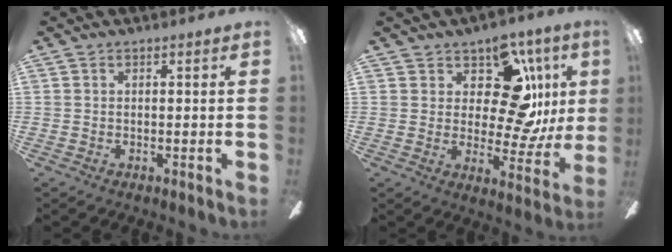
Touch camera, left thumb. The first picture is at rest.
{"total": 14.7, "force": [7.0, 7.3, 10.7], "torque": [-0.160, -0.051, 0.123]}